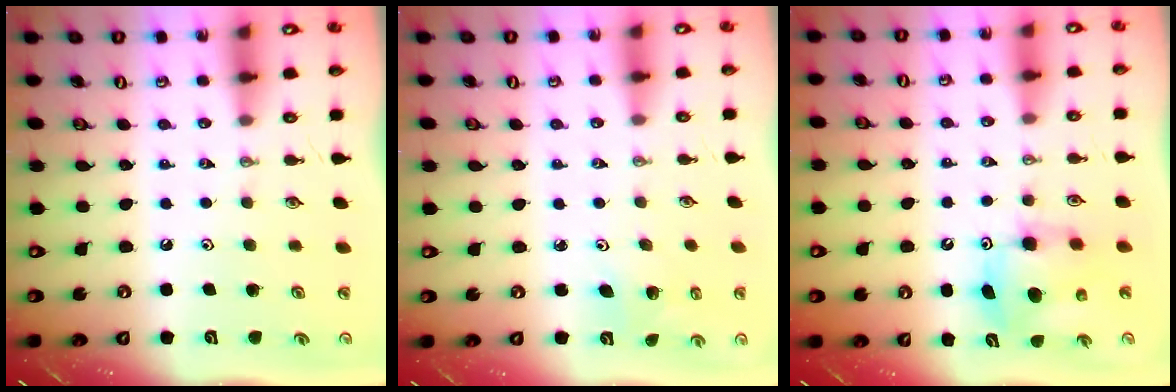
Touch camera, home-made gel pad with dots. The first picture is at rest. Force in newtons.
{"total": 3.1, "press": 3.1, "slide": 0.2}
{"total": 8.0, "press": 8.0, "slide": 0.4}